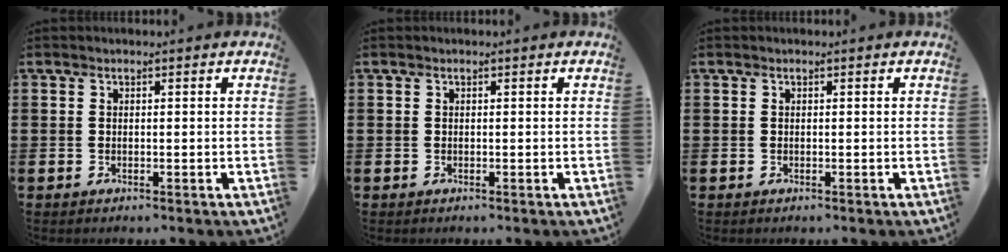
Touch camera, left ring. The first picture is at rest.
{"total": 0.0}
{"total": 0.0}